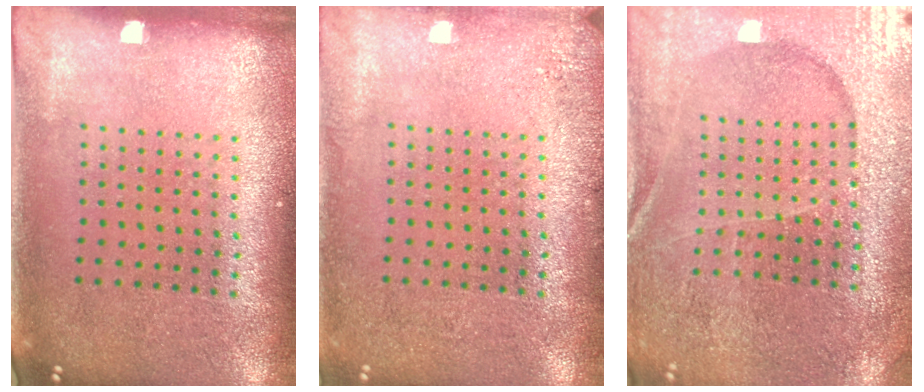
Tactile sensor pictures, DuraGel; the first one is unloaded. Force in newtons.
{"total": 1.4, "press": 1.4, "slide": 0.2}
{"total": 3.1, "press": 3.0, "slide": 0.5}